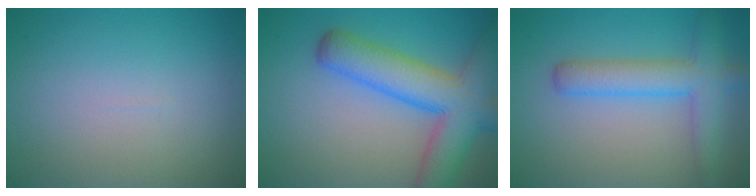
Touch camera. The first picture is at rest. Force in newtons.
{"total": 7.7, "press": 7.7, "slide": 0.7}
{"total": 4.6, "press": 4.6, "slide": 0.2}